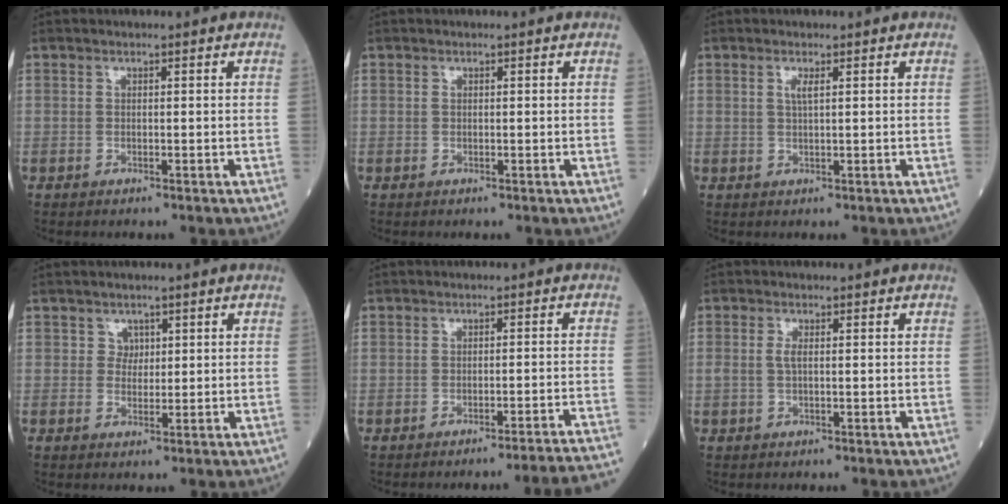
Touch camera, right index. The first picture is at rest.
{"total": 0.0}
{"total": 1.4, "force": [0.6, 0.1, 1.3], "torque": [-0.033, -0.001, 0.010]}
{"total": 1.7, "force": [0.8, 1.5, 0.4], "torque": [0.003, -0.003, 0.008]}
{"total": 11.2, "force": [-10.6, -2.7, 2.6], "torque": [-0.001, -0.018, -0.124]}
{"total": 1.3, "force": [0.1, 0.4, 1.2], "torque": [-0.032, 0.000, 0.001]}